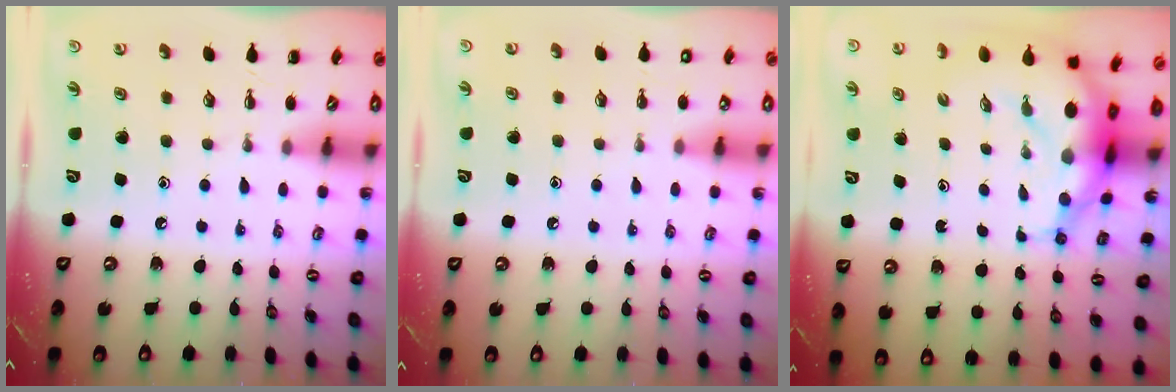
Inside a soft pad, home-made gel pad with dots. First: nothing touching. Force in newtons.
{"total": 1.4, "press": 1.4, "slide": 0.1}
{"total": 9.1, "press": 8.8, "slide": 2.4}